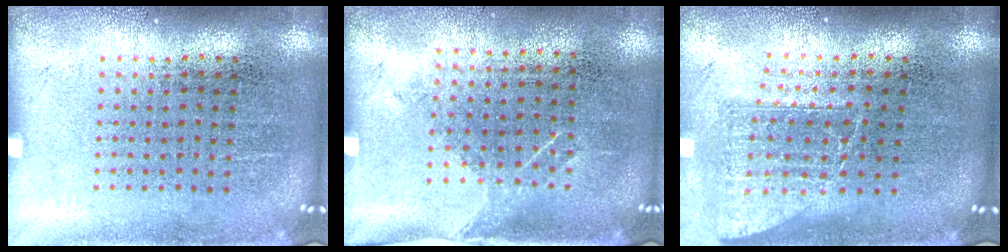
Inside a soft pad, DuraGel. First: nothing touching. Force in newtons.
{"total": 1.1, "press": 0.8, "slide": 0.7}
{"total": 1.5, "press": 1.2, "slide": 0.9}